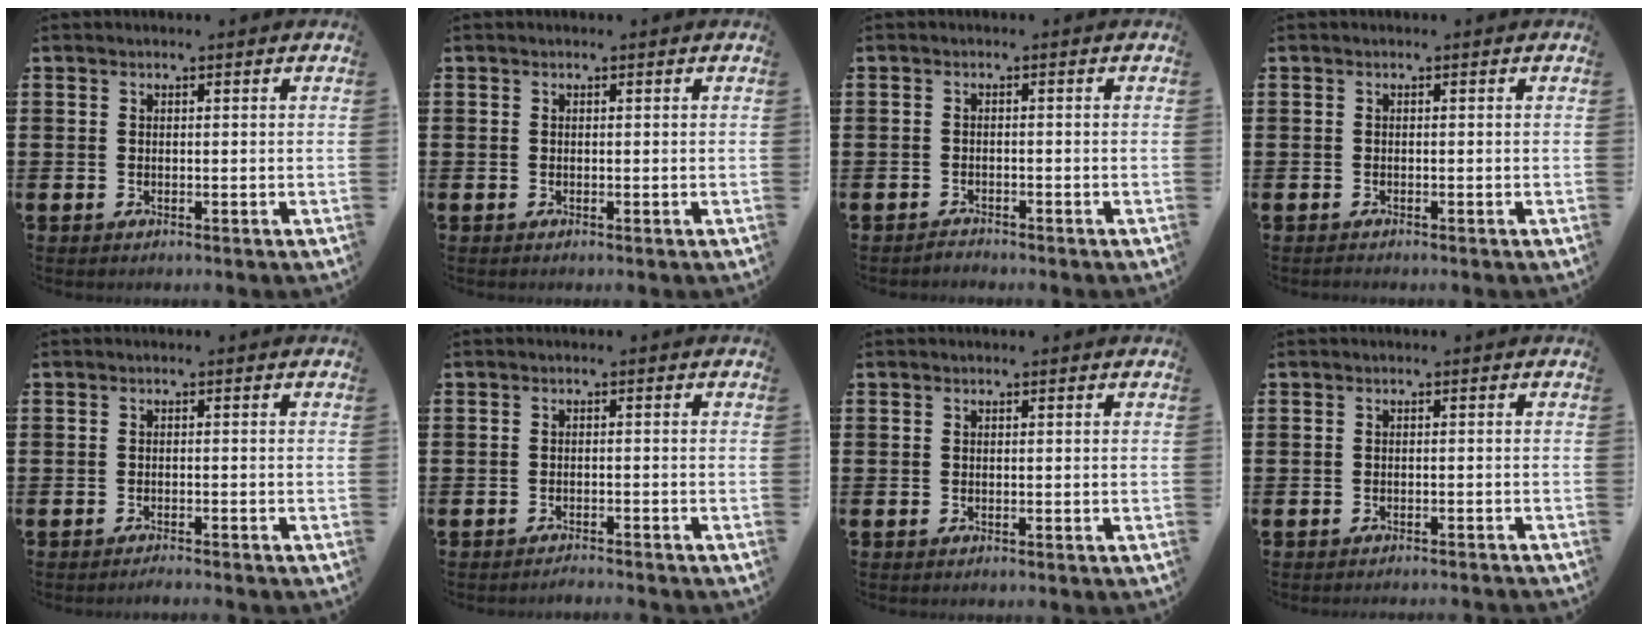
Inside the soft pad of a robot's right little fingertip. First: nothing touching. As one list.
[{"total": 0.0}, {"total": 1.0, "force": [-1.0, 0.0, 0.0], "torque": [-0.003, 0.001, -0.022]}, {"total": 0.0}, {"total": 0.9, "force": [-0.8, -0.1, 0.2], "torque": [-0.004, -0.002, -0.017]}, {"total": 1.1, "force": [-1.1, -0.1, 0.1], "torque": [-0.003, 0.001, -0.023]}, {"total": 0.0}, {"total": 0.8, "force": [-0.8, -0.2, 0.0], "torque": [0.000, 0.001, -0.016]}]